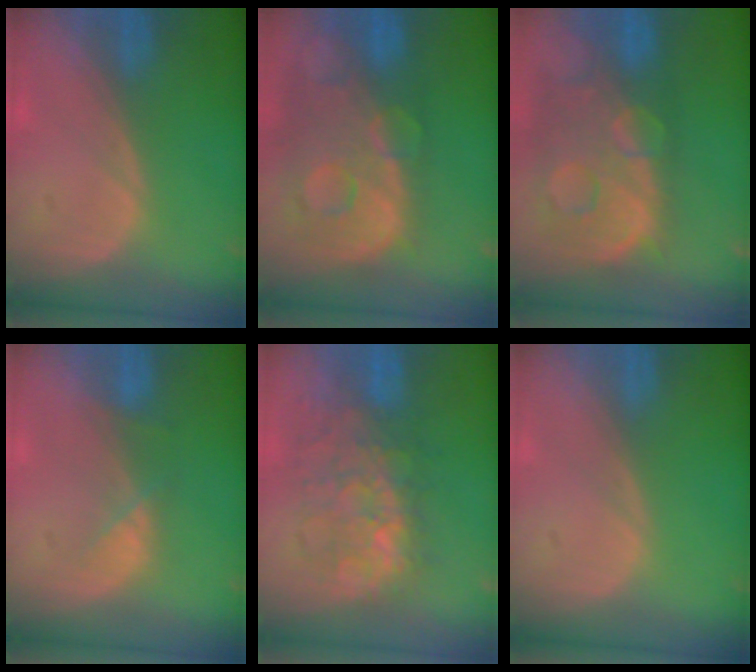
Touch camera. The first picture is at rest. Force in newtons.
{"total": 13.8, "press": 11.3, "slide": 8.0}
{"total": 13.8, "press": 11.2, "slide": 8.0}
{"total": 2.4, "press": 2.3, "slide": 0.5}
{"total": 9.3, "press": 9.2, "slide": 1.6}
{"total": 0.0}